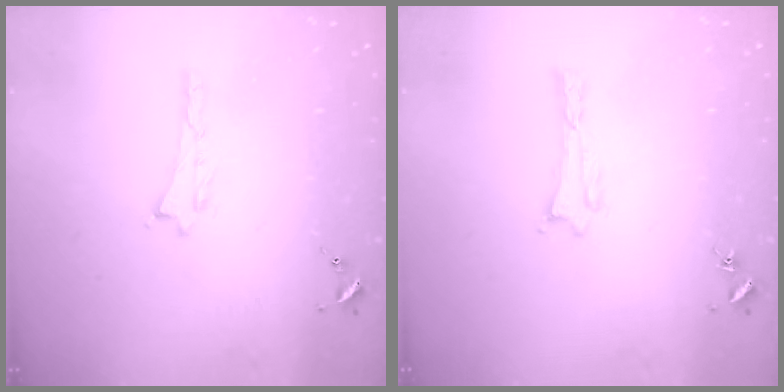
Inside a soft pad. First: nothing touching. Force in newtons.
{"total": 0.0}